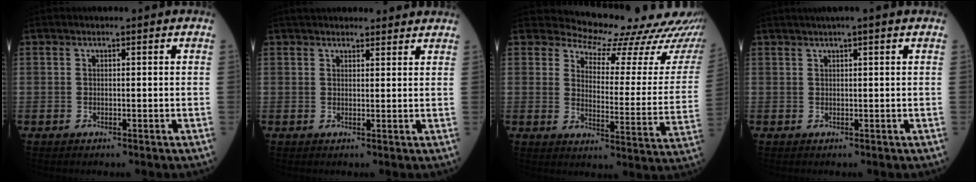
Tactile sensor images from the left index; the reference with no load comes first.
{"total": 8.8, "force": [8.0, 2.3, 2.7], "torque": [-0.025, 0.027, 0.098]}
{"total": 18.1, "force": [17.6, 2.8, 2.8], "torque": [-0.026, -0.116, 0.180]}
{"total": 3.0, "force": [2.2, -0.4, 2.0], "torque": [-0.026, 0.021, 0.034]}